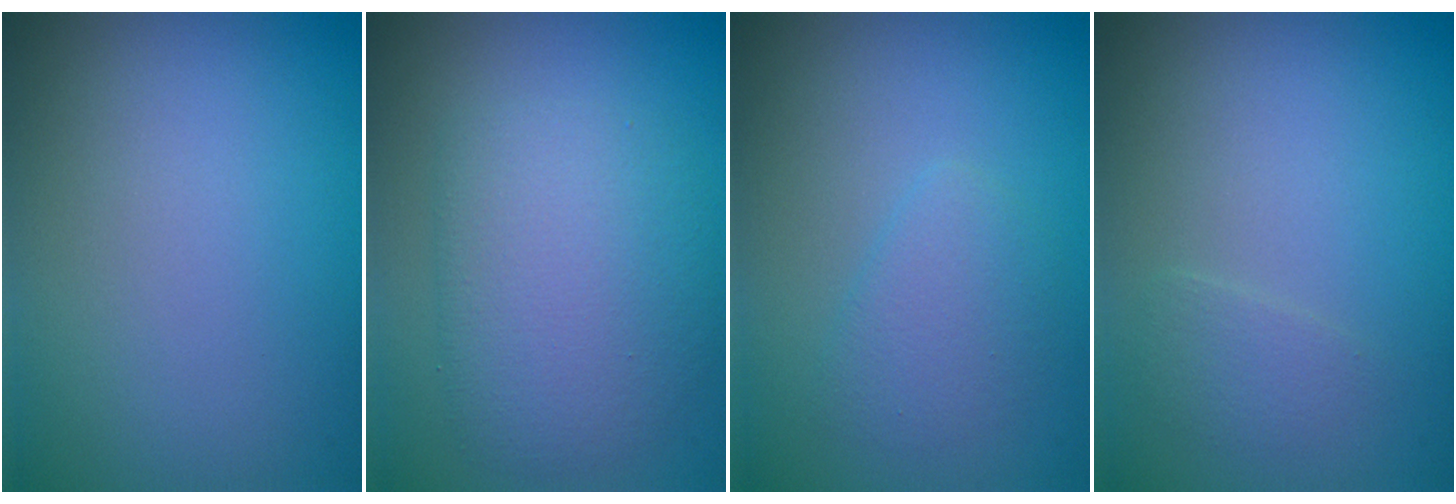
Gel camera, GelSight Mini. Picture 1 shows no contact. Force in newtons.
{"total": 5.1, "press": 5.1, "slide": 0.4}
{"total": 2.1, "press": 2.1, "slide": 0.1}
{"total": 1.2, "press": 1.2, "slide": 0.1}